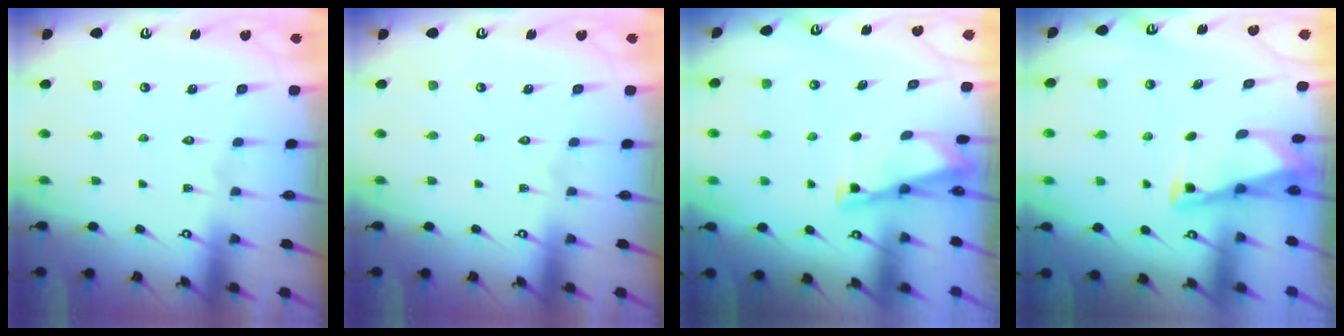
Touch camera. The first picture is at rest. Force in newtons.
{"total": 0.0}
{"total": 2.9, "press": 2.9, "slide": 0.2}
{"total": 3.0, "press": 2.9, "slide": 0.4}